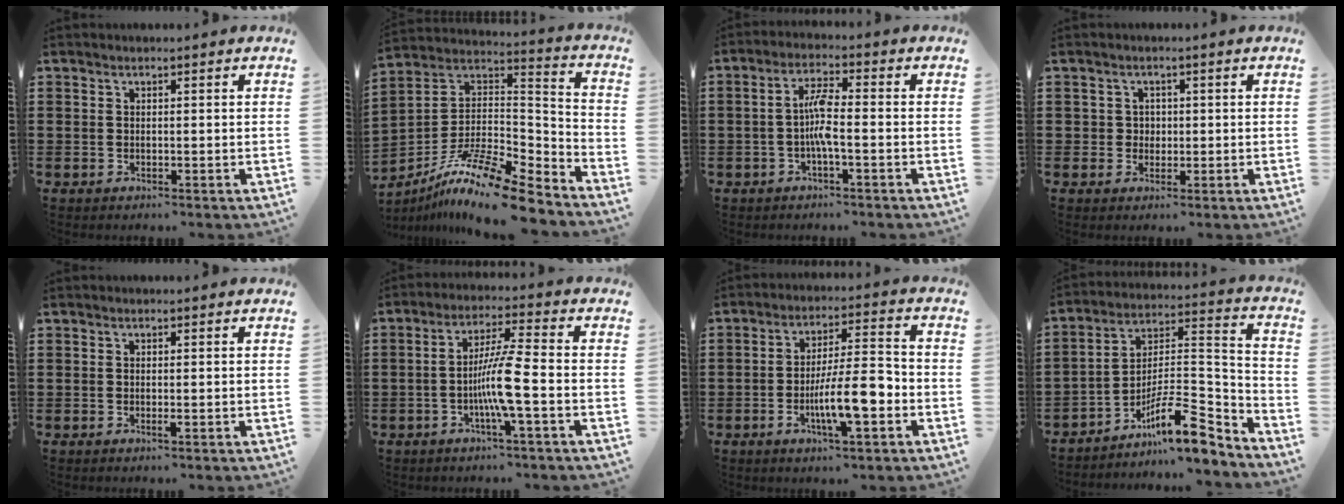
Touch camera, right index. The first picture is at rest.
{"total": 13.7, "force": [-10.5, 2.0, 8.6], "torque": [-0.164, 0.014, -0.200]}
{"total": 5.1, "force": [-1.0, 1.0, 4.9], "torque": [-0.103, 0.000, -0.026]}
{"total": 2.0, "force": [0.0, 1.9, 0.5], "torque": [-0.018, 0.007, -0.002]}
{"total": 0.8, "force": [-0.3, 0.0, 0.8], "torque": [-0.022, -0.008, -0.007]}
{"total": 7.8, "force": [-2.2, 0.1, 7.5], "torque": [-0.151, -0.011, -0.049]}
{"total": 10.2, "force": [-3.3, 2.7, 9.3], "torque": [-0.163, -0.003, -0.062]}
{"total": 11.6, "force": [-8.2, 3.0, 7.6], "torque": [-0.125, 0.010, -0.156]}